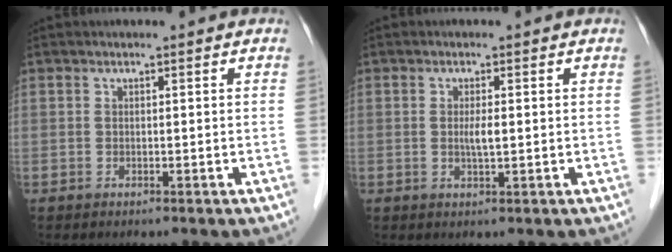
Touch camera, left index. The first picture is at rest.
{"total": 1.8, "force": [0.0, 0.2, 1.8], "torque": [-0.038, -0.002, 0.001]}